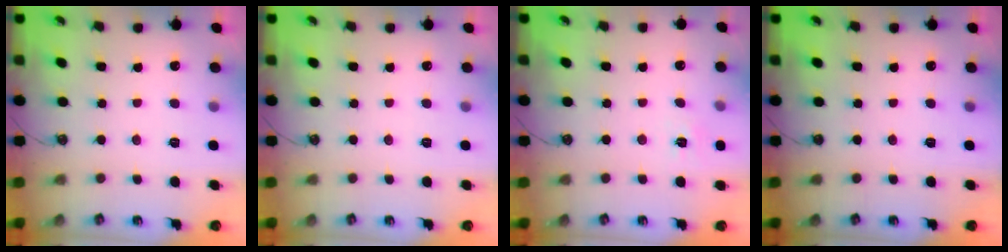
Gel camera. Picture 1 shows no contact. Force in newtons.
{"total": 0.0}
{"total": 5.6, "press": 5.5, "slide": 0.7}
{"total": 0.0}